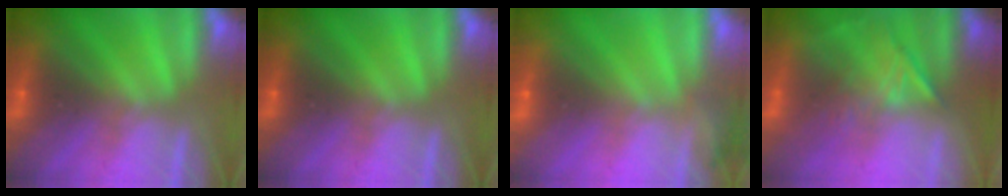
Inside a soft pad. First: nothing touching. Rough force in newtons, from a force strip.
{"total": 0.0}
{"total": 2.8}
{"total": 1.2}